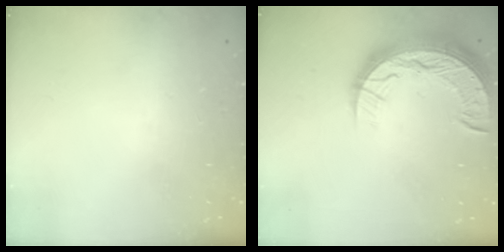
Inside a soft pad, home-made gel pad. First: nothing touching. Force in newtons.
{"total": 15.0, "press": 15.0, "slide": 1.0}